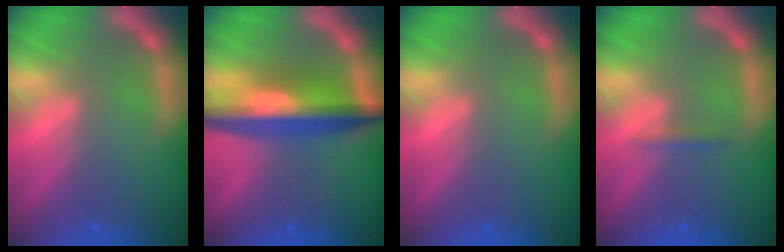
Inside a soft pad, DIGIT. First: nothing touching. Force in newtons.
{"total": 8.5}
{"total": 0.0}
{"total": 0.9}